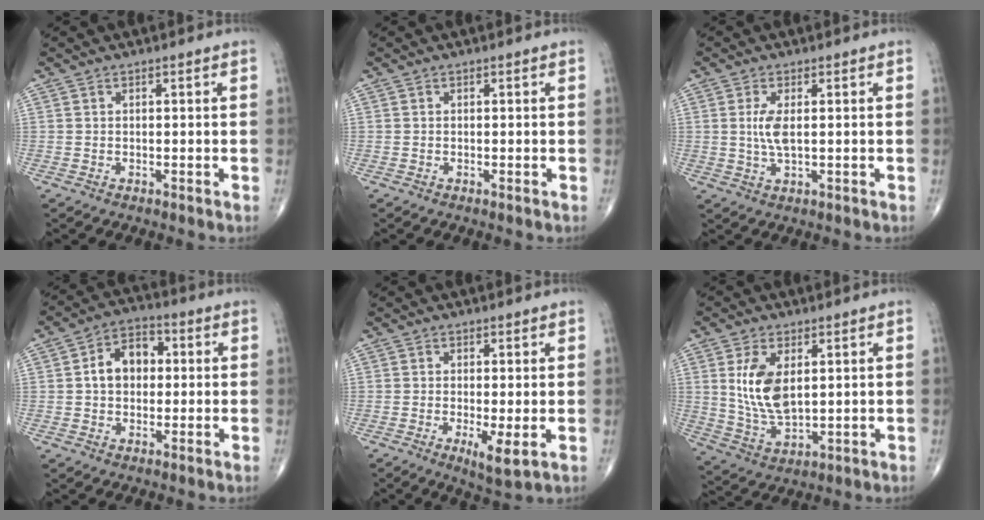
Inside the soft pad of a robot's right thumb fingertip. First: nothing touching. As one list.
[{"total": 0.0}, {"total": 3.9, "force": [0.5, 1.3, 3.7], "torque": [-0.087, -0.006, 0.014]}, {"total": 8.5, "force": [0.8, 6.1, 5.9], "torque": [-0.073, 0.022, 0.004]}, {"total": 4.8, "force": [-1.0, 1.1, 4.5], "torque": [-0.079, -0.017, -0.018]}, {"total": 10.0, "force": [2.5, 5.2, 8.2], "torque": [-0.153, -0.018, 0.059]}]